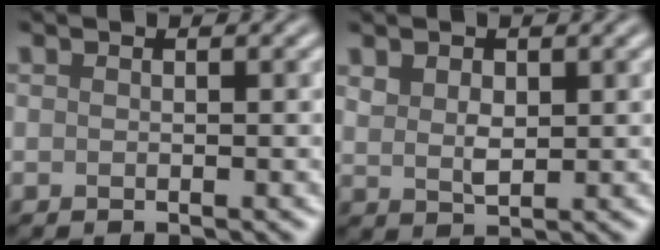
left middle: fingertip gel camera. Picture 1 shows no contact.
{"total": 1.8, "force": [0.8, 1.0, 1.2], "torque": [-0.026, -0.001, 0.022]}